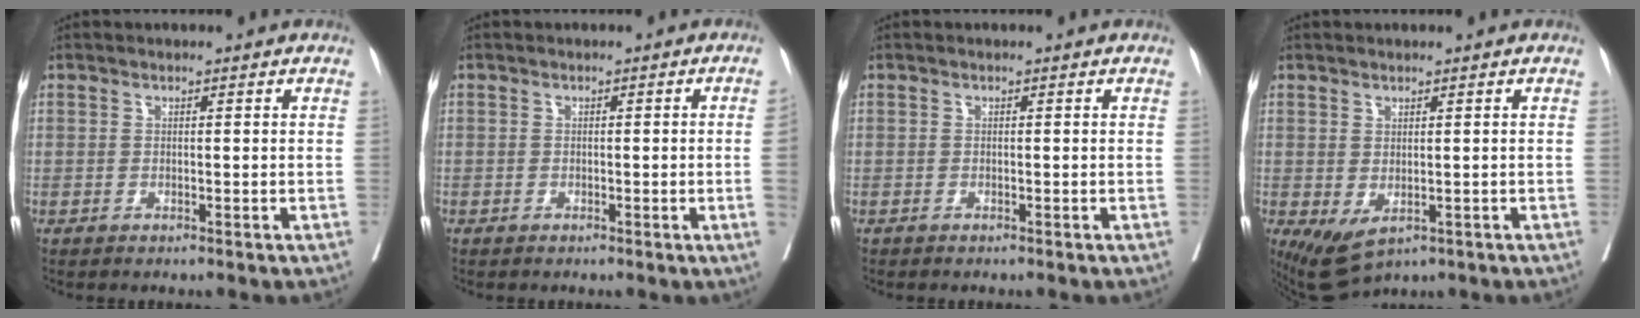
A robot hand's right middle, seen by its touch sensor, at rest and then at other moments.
{"total": 1.7, "force": [-0.4, -0.1, 1.6], "torque": [-0.021, 0.005, -0.005]}
{"total": 0.0}
{"total": 4.7, "force": [-1.5, 2.3, 3.8], "torque": [-0.063, -0.011, -0.005]}